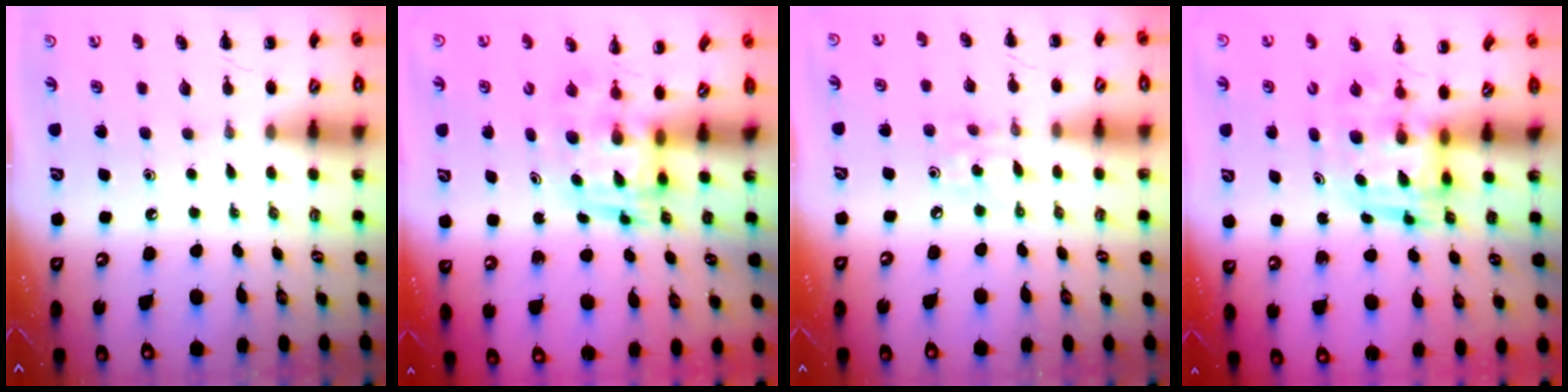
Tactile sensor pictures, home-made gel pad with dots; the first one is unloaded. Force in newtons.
{"total": 2.8, "press": 2.7, "slide": 0.6}
{"total": 3.2, "press": 3.0, "slide": 1.0}
{"total": 3.3, "press": 3.2, "slide": 0.7}